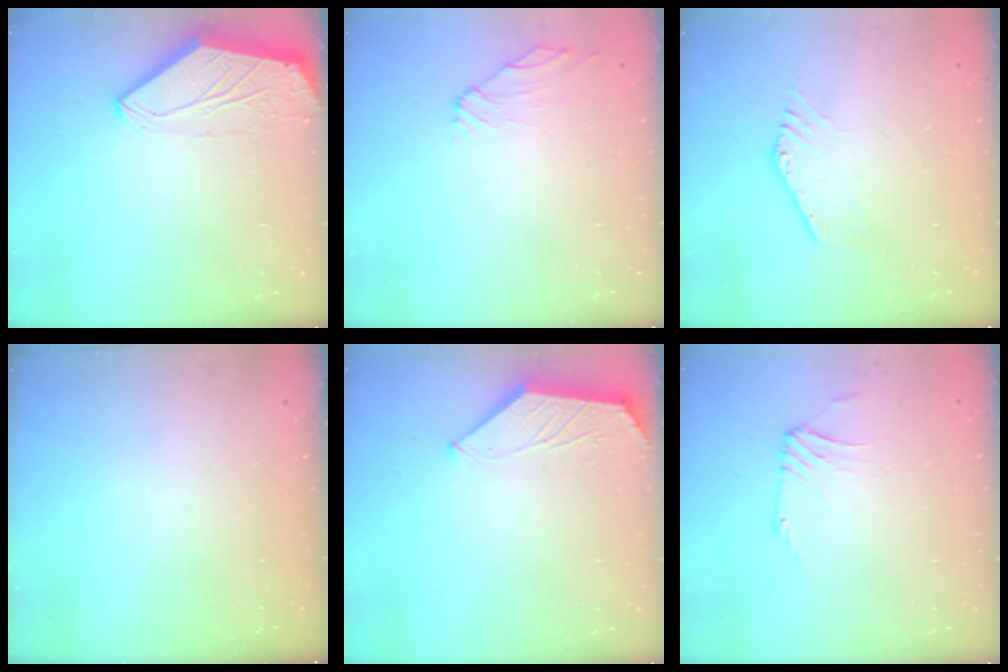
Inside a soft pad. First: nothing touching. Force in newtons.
{"total": 0.9, "press": 0.8, "slide": 0.5}
{"total": 1.3, "press": 1.3, "slide": 0.1}
{"total": 0.0}
{"total": 1.4, "press": 1.4, "slide": 0.2}
{"total": 1.0, "press": 0.8, "slide": 0.5}